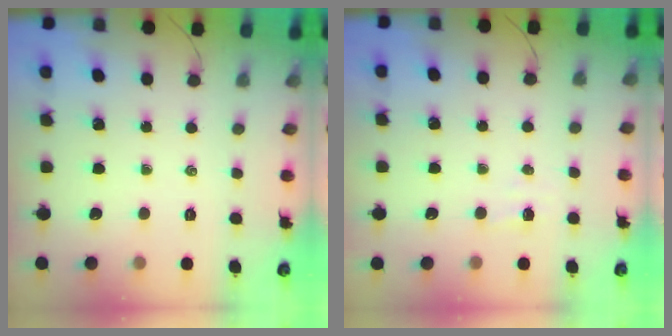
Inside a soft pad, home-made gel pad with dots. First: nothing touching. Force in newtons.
{"total": 1.8, "press": 1.7, "slide": 0.6}